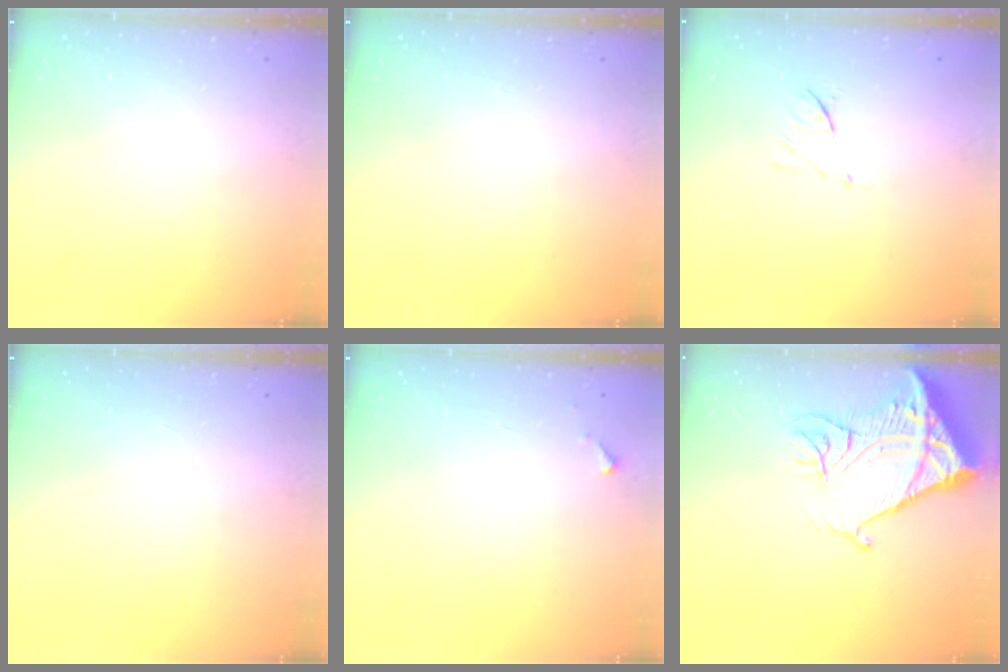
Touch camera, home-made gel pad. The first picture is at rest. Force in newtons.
{"total": 0.0}
{"total": 6.0, "press": 5.9, "slide": 0.6}
{"total": 0.0}
{"total": 2.8, "press": 2.8, "slide": 0.1}
{"total": 17.6, "press": 17.4, "slide": 2.1}